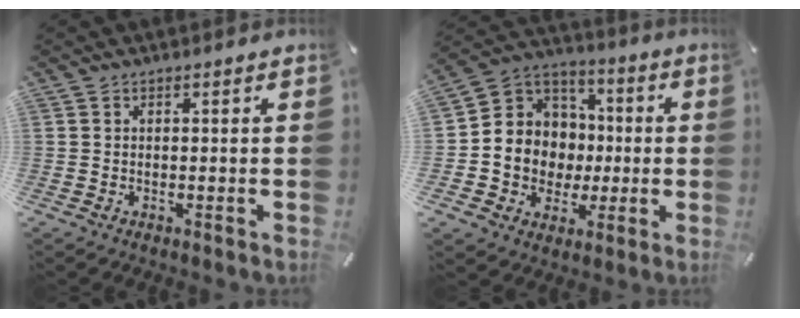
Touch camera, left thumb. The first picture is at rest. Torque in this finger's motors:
{"motor_torque": [2.14, 2.30, 0.96, 0.73, 0.05]}